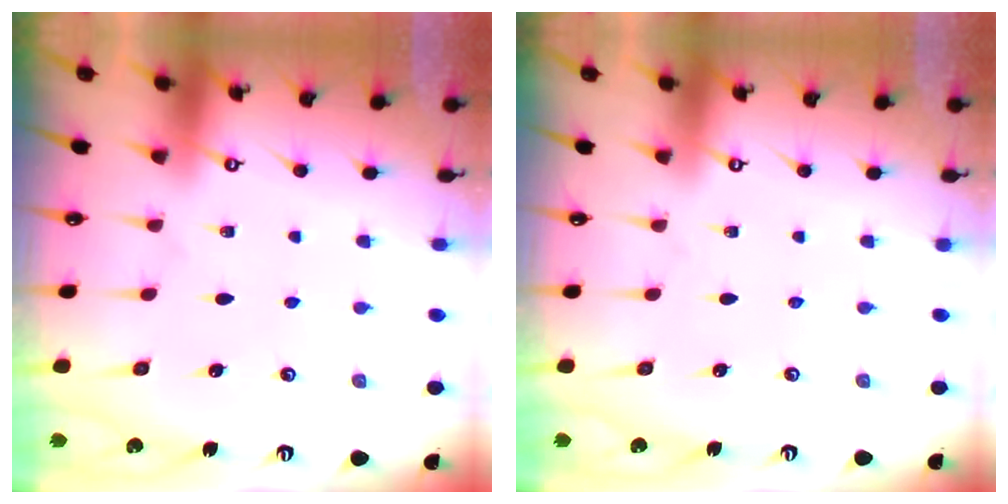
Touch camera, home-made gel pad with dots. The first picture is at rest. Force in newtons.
{"total": 0.0}